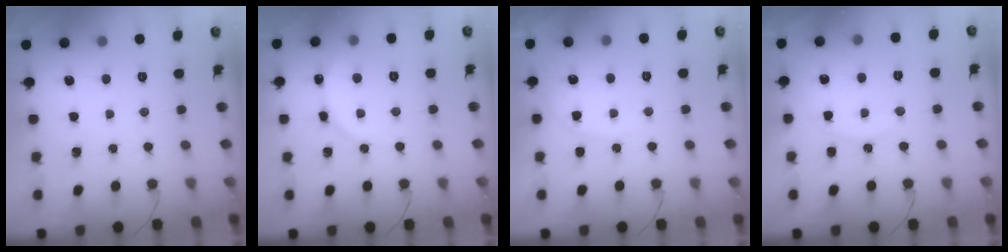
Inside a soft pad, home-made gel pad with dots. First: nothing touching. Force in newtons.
{"total": 4.0, "press": 3.9, "slide": 0.4}
{"total": 6.2, "press": 6.2, "slide": 0.7}
{"total": 8.8, "press": 8.8, "slide": 0.6}